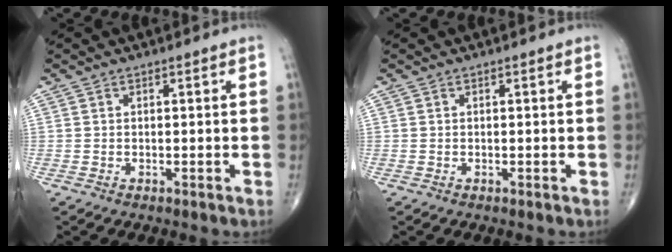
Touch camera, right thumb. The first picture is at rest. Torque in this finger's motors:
{"motor_torque": [0.01, 0.01, 0.00, 0.00, 0.00]}